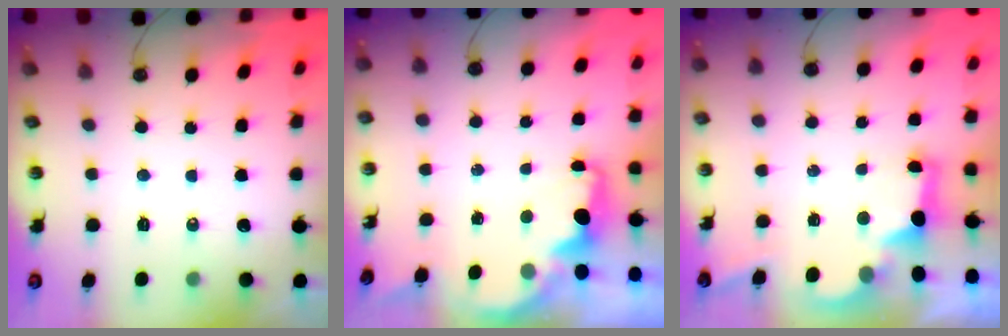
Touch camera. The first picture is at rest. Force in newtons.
{"total": 2.1, "press": 2.0, "slide": 0.5}
{"total": 2.9, "press": 2.8, "slide": 0.9}